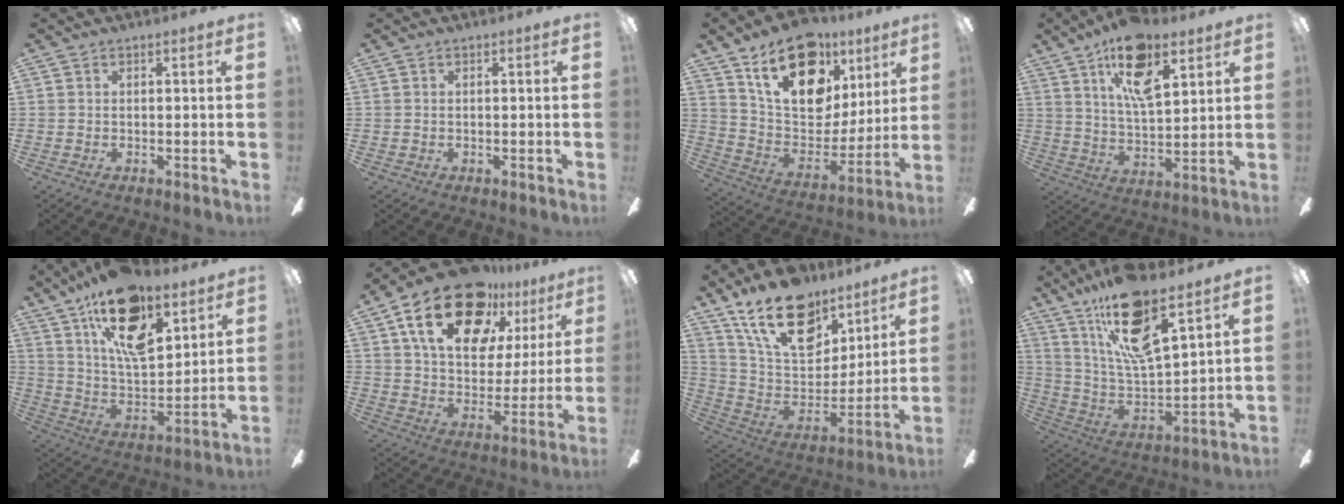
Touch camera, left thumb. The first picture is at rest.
{"total": 0.0}
{"total": 22.3, "force": [12.9, 13.2, 12.5], "torque": [-0.193, -0.066, 0.235]}
{"total": 15.8, "force": [9.8, 6.2, 10.7], "torque": [-0.184, -0.030, 0.166]}
{"total": 21.3, "force": [13.2, 9.5, 13.8], "torque": [-0.238, -0.066, 0.228]}
{"total": 22.5, "force": [13.4, 12.2, 13.5], "torque": [-0.223, -0.057, 0.238]}
{"total": 22.2, "force": [14.8, 11.7, 11.7], "torque": [-0.202, -0.081, 0.270]}
{"total": 19.3, "force": [13.0, 5.4, 13.3], "torque": [-0.262, -0.067, 0.218]}